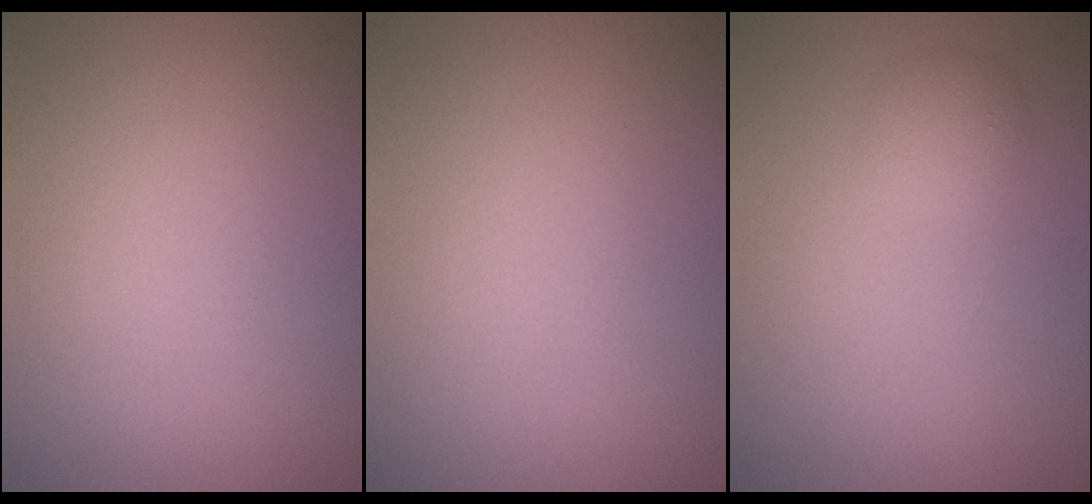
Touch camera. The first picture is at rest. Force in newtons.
{"total": 0.0}
{"total": 1.4, "press": 1.4, "slide": 0.0}